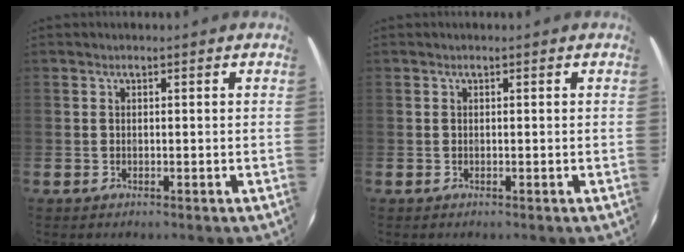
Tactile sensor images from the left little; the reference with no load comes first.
{"total": 0.0}